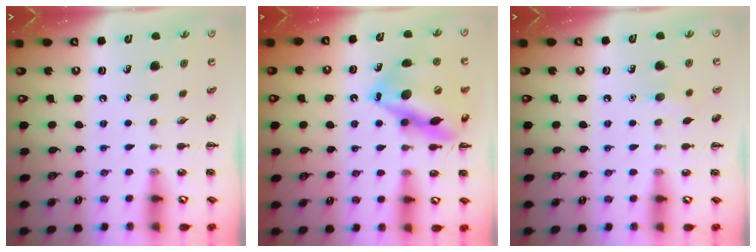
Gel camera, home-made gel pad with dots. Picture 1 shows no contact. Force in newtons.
{"total": 17.7, "press": 17.6, "slide": 1.8}
{"total": 6.0, "press": 5.8, "slide": 1.6}